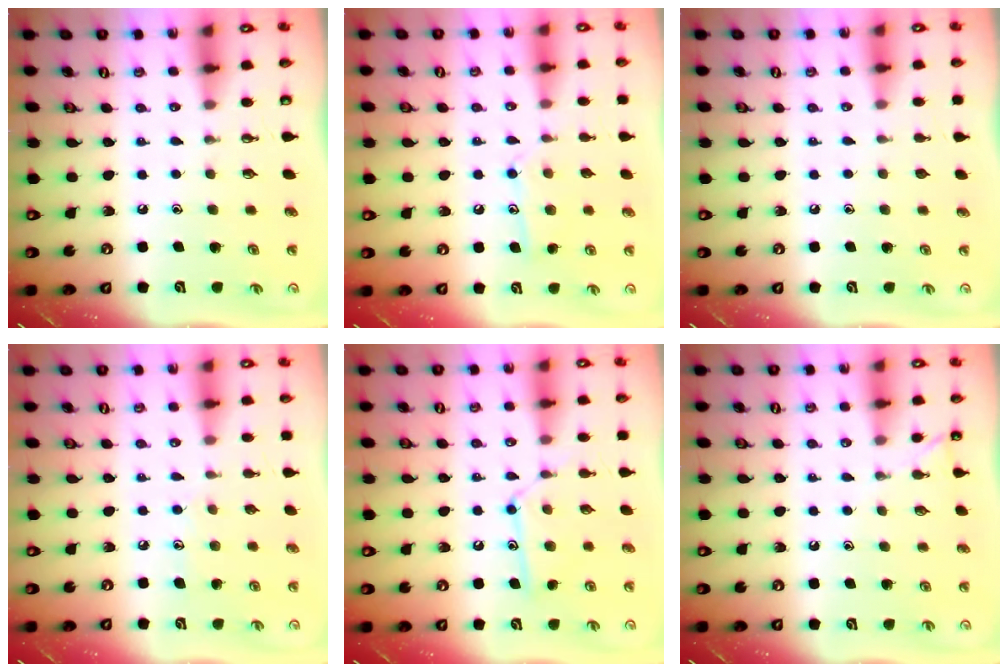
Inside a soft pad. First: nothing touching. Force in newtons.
{"total": 10.8, "press": 10.7, "slide": 0.5}
{"total": 0.0}
{"total": 6.4, "press": 6.3, "slide": 0.6}
{"total": 12.5, "press": 12.5, "slide": 0.9}
{"total": 3.1, "press": 3.1, "slide": 0.4}